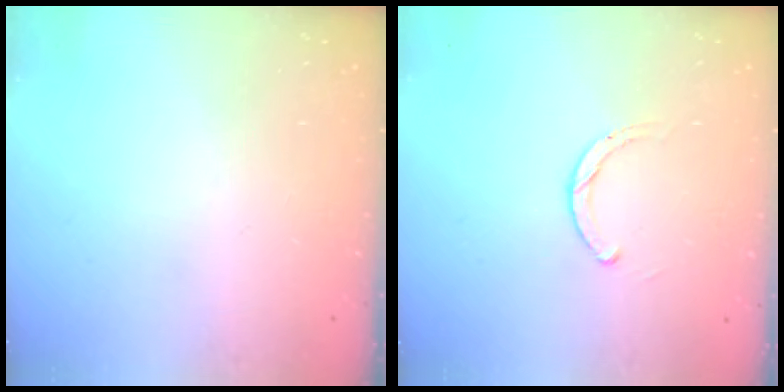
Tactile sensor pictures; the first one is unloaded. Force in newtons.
{"total": 1.9, "press": 1.9, "slide": 0.2}